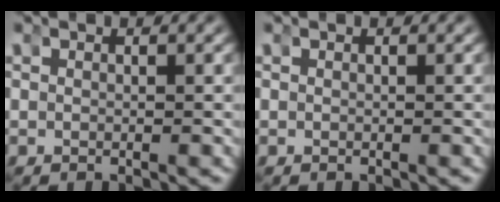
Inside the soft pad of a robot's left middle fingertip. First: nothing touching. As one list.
[{"total": 0.0}]